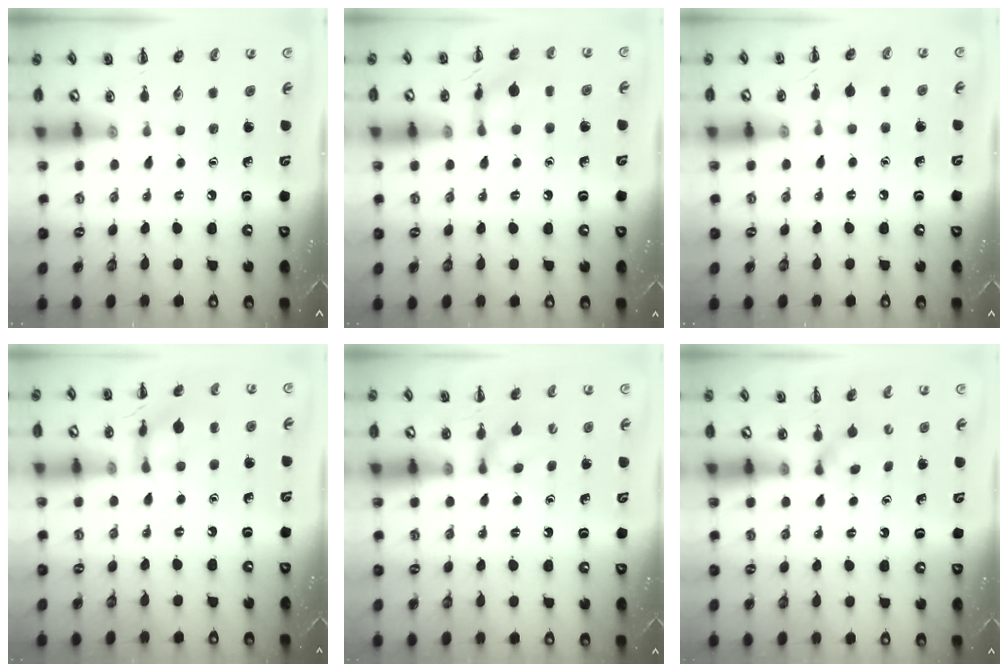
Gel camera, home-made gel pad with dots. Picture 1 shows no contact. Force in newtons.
{"total": 8.9, "press": 8.9, "slide": 0.7}
{"total": 5.1, "press": 4.8, "slide": 1.6}
{"total": 11.4, "press": 11.4, "slide": 0.9}
{"total": 5.2, "press": 5.1, "slide": 1.4}
{"total": 3.0, "press": 2.8, "slide": 0.9}